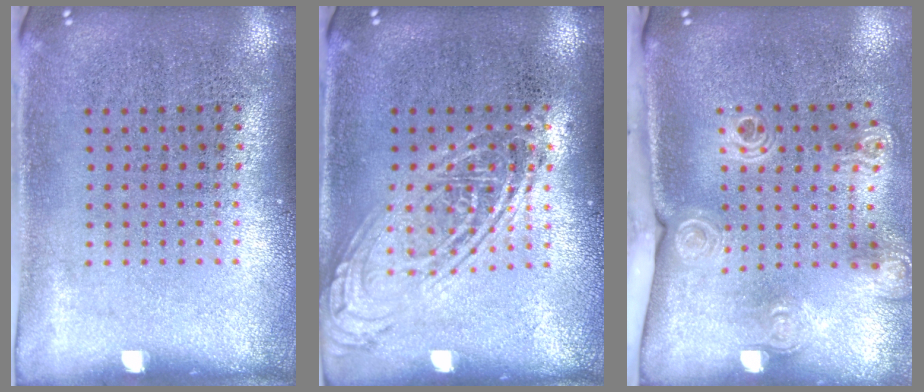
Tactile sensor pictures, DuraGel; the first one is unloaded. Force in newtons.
{"total": 2.4, "press": 2.4, "slide": 0.2}
{"total": 2.0, "press": 1.5, "slide": 1.4}